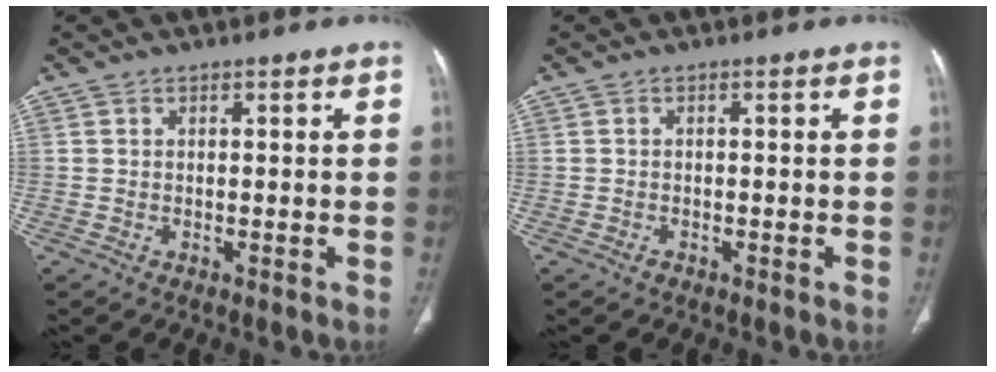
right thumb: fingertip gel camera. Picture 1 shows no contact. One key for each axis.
{"total": 0.7, "fx": -0.5, "fy": 0.4, "fz": 0.3, "tx": -0.005, "ty": 0.001, "tz": -0.010}